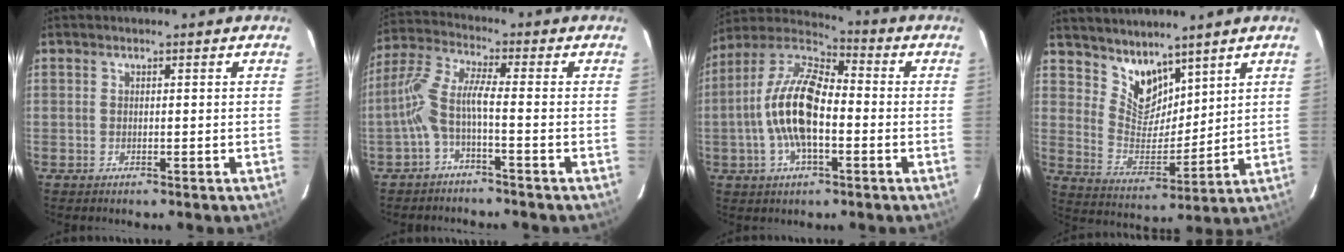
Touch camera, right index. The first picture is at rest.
{"total": 6.5, "force": [-2.4, 0.5, 6.0], "torque": [-0.147, 0.014, -0.048]}
{"total": 14.6, "force": [-2.4, 6.2, 13.0], "torque": [-0.260, 0.012, -0.052]}
{"total": 9.1, "force": [7.2, 4.6, 3.2], "torque": [-0.055, 0.000, 0.146]}